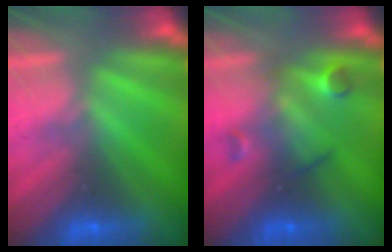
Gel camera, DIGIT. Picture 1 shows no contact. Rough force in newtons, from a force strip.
{"total": 2.5}